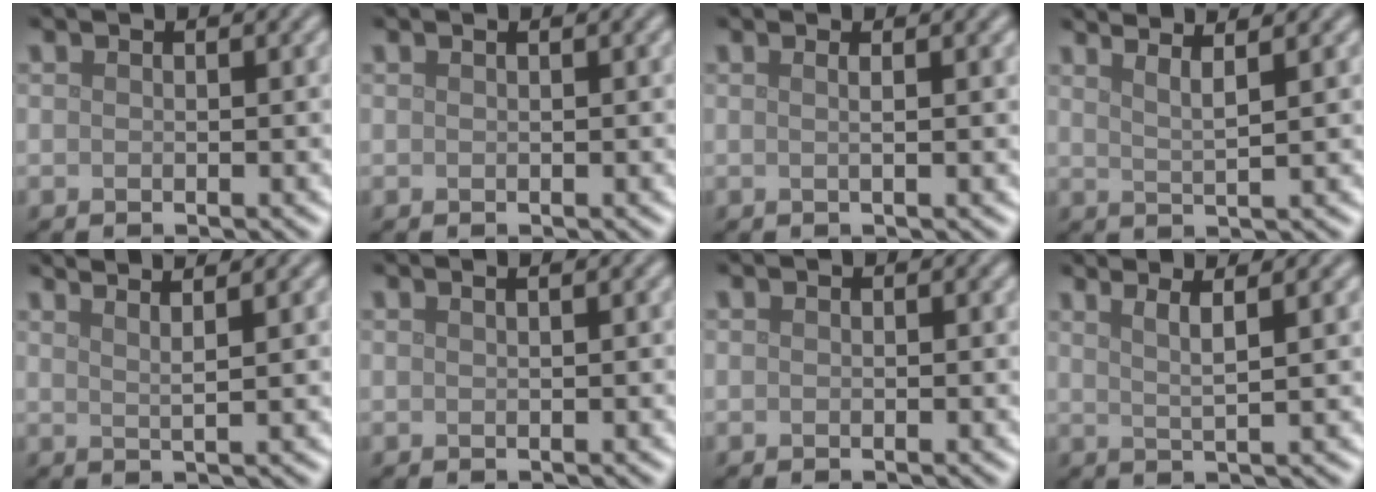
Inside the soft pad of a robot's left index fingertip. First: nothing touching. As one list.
[{"total": 0.6, "force": [0.3, 0.2, 0.5], "torque": [-0.005, 0.004, 0.003]}, {"total": 2.2, "force": [0.7, 0.9, 1.9], "torque": [-0.017, 0.004, -0.012]}, {"total": 3.7, "force": [2.7, 0.9, 2.3], "torque": [-0.022, 0.014, 0.019]}, {"total": 4.2, "force": [3.2, 1.0, 2.6], "torque": [-0.022, 0.020, 0.016]}, {"total": 1.7, "force": [1.0, 0.7, 1.2], "torque": [-0.006, -0.001, -0.001]}, {"total": 0.0}, {"total": 3.9, "force": [2.4, 0.8, 3.0], "torque": [-0.040, 0.014, 0.023]}]